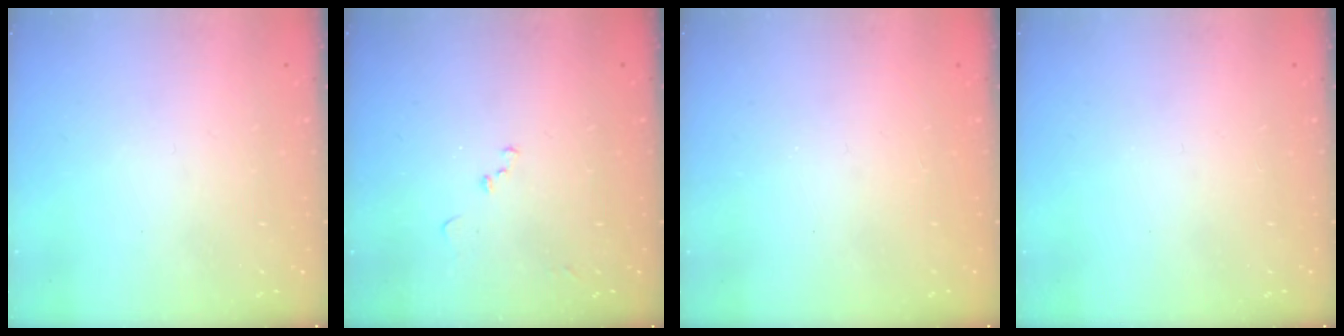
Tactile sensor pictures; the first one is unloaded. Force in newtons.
{"total": 8.6, "press": 8.6, "slide": 0.9}
{"total": 0.9, "press": 0.9, "slide": 0.2}
{"total": 0.0}